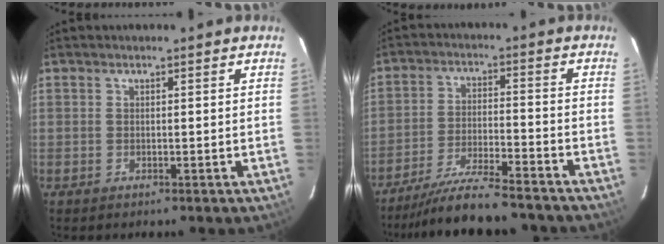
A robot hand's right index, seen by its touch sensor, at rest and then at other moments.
{"total": 14.1, "force": [-12.9, 1.1, 5.6], "torque": [-0.124, -0.024, -0.213]}